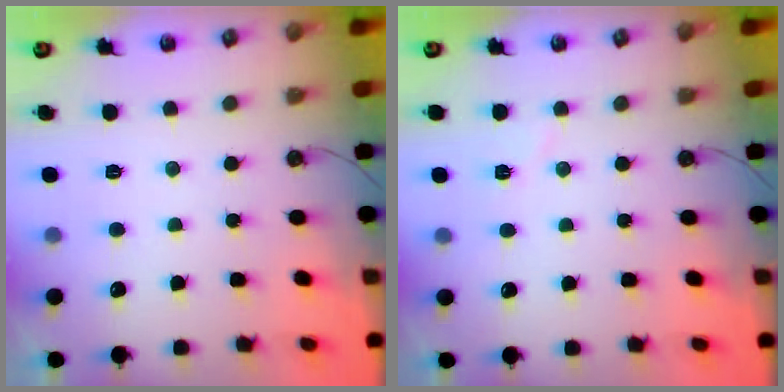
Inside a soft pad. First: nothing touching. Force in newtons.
{"total": 4.5, "press": 3.8, "slide": 2.4}